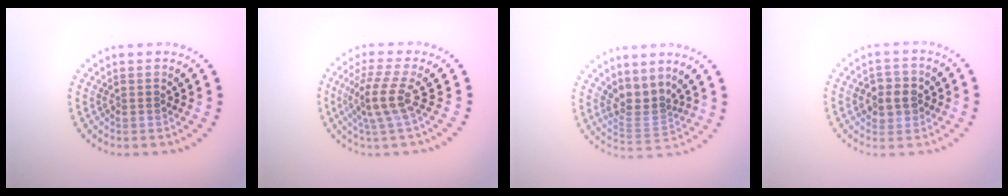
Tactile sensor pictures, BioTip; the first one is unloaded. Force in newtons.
{"total": 3.4, "press": 2.6, "slide": 2.2}
{"total": 2.9, "press": 2.1, "slide": 2.0}
{"total": 2.8, "press": 2.7, "slide": 0.6}